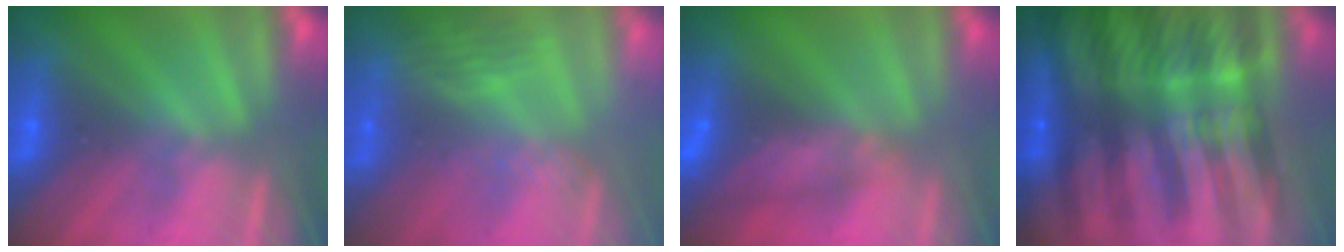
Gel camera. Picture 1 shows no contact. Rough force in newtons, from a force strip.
{"total": 2.7}
{"total": 7.7}
{"total": 6.0}